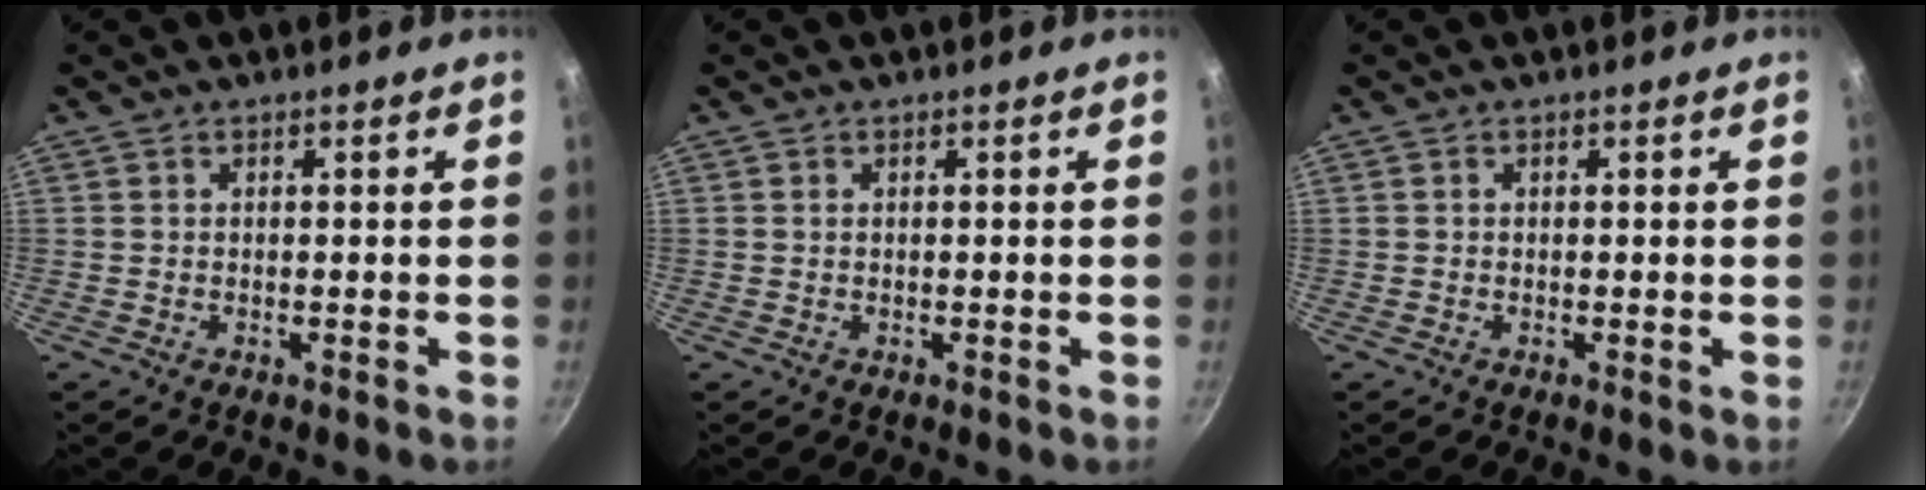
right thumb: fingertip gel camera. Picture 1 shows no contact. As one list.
[{"total": 0.0}, {"total": 0.0}]